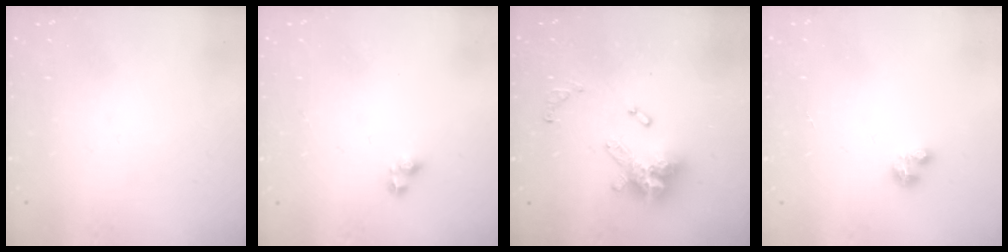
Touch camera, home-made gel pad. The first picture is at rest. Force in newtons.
{"total": 2.9, "press": 2.9, "slide": 0.4}
{"total": 15.2, "press": 15.1, "slide": 1.3}
{"total": 2.1, "press": 2.1, "slide": 0.2}